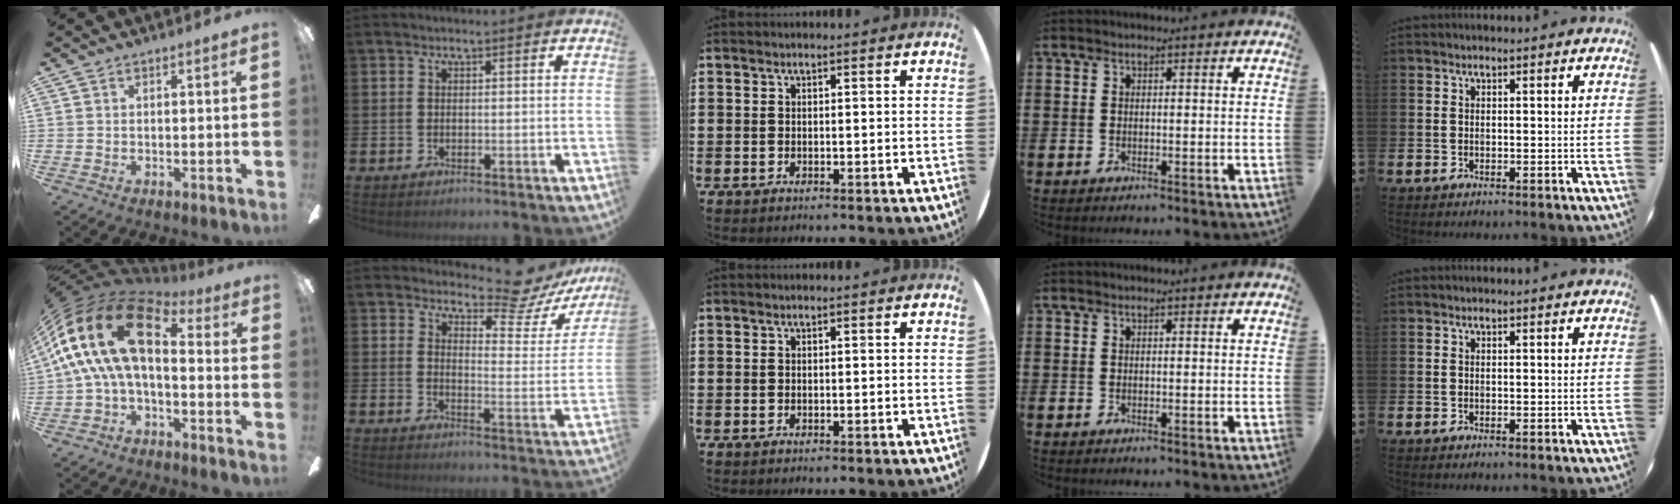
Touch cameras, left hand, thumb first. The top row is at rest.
{"thumb": {"total": 20.3, "force": [3.5, 10.7, 16.9], "torque": [-0.338, -0.003, 0.063]}, "index": {"total": 8.3, "force": [7.4, 2.4, 2.7], "torque": [-0.050, -0.056, 0.125]}}